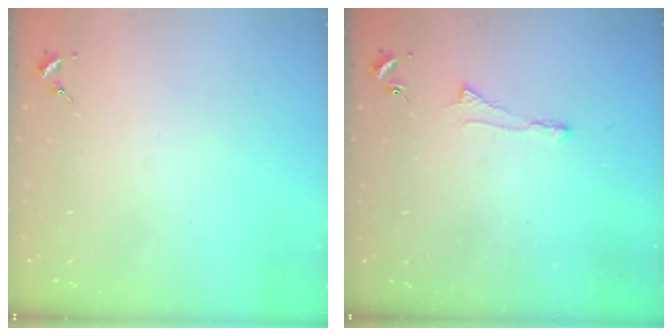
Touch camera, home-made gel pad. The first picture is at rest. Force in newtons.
{"total": 3.4, "press": 3.3, "slide": 0.7}